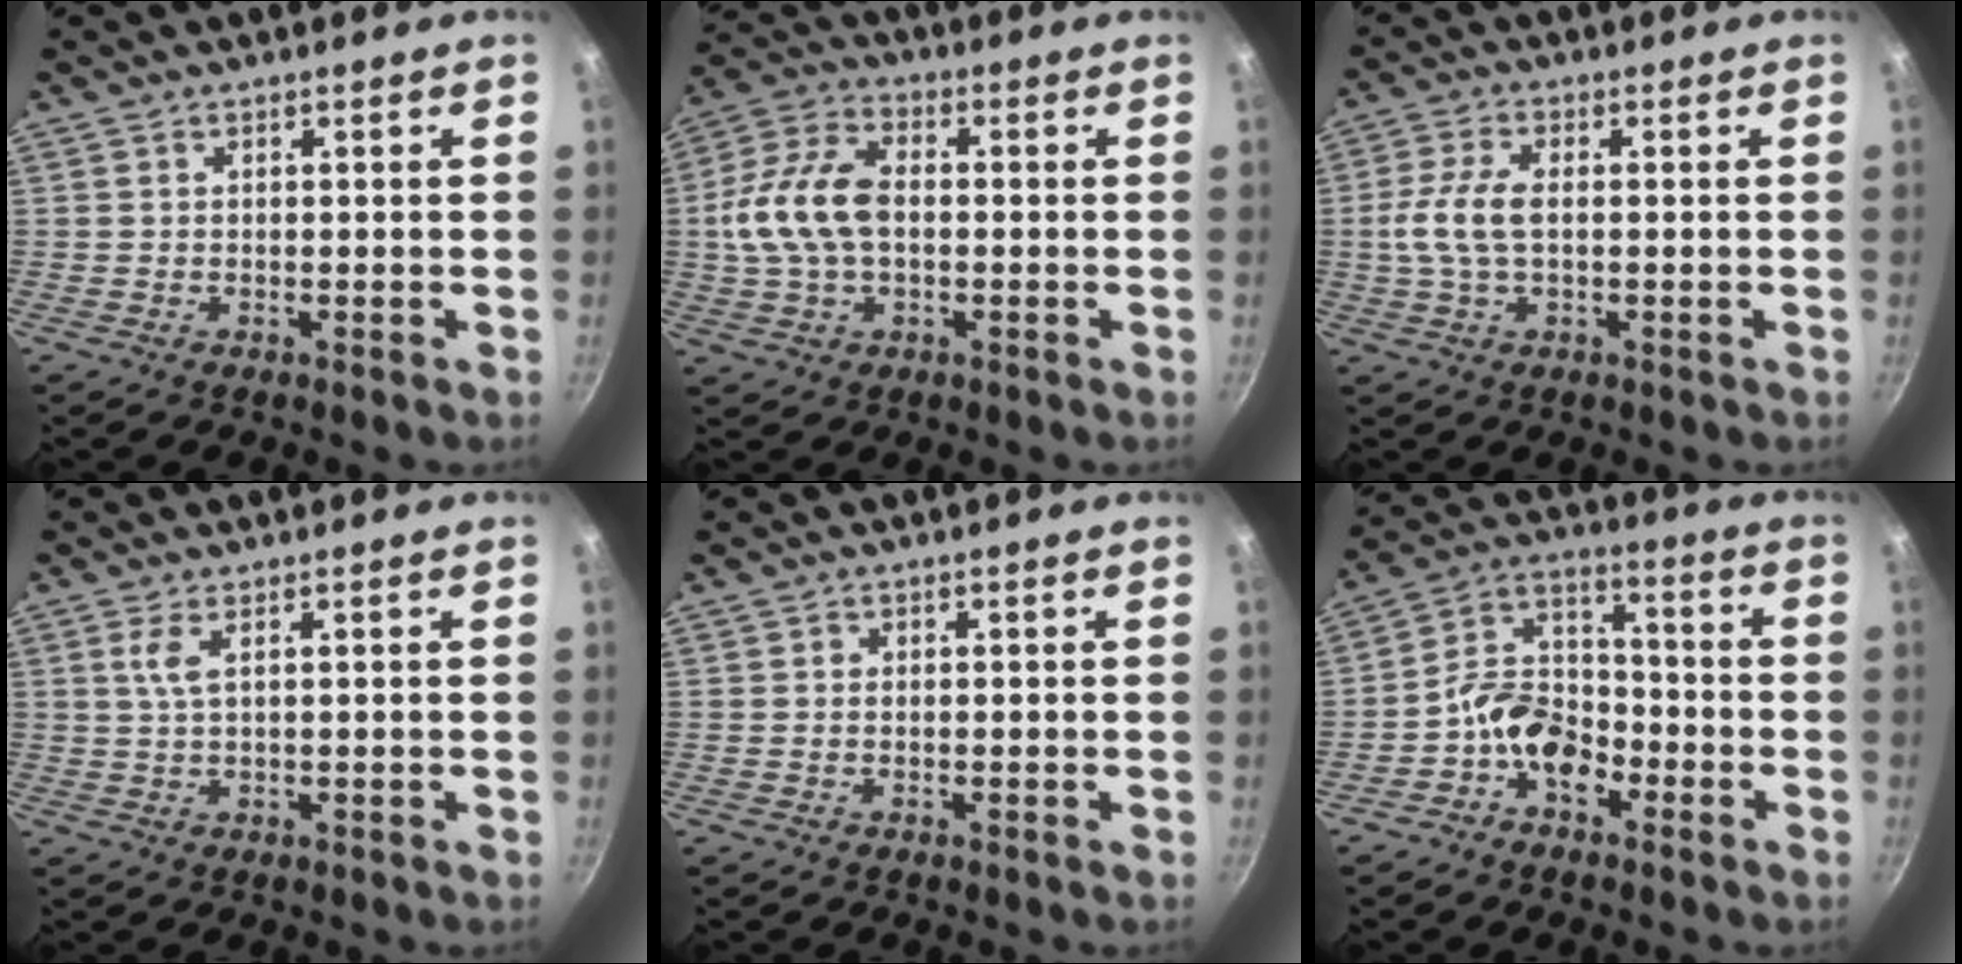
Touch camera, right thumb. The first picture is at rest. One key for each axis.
{"total": 13.1, "fx": -0.1, "fy": 8.3, "fz": 10.2, "tx": -0.191, "ty": 0.030, "tz": -0.013}
{"total": 7.6, "fx": 0.0, "fy": 4.0, "fz": 6.5, "tx": -0.138, "ty": 0.014, "tz": -0.007}
{"total": 2.8, "fx": 1.0, "fy": 0.8, "fz": 2.5, "tx": -0.058, "ty": -0.001, "tz": 0.022}
{"total": 0.7, "fx": 0.0, "fy": 0.6, "fz": 0.2, "tx": 0.000, "ty": 0.004, "tz": -0.001}
{"total": 10.4, "fx": -4.8, "fy": 7.0, "fz": 6.1, "tx": -0.079, "ty": 0.052, "tz": -0.102}